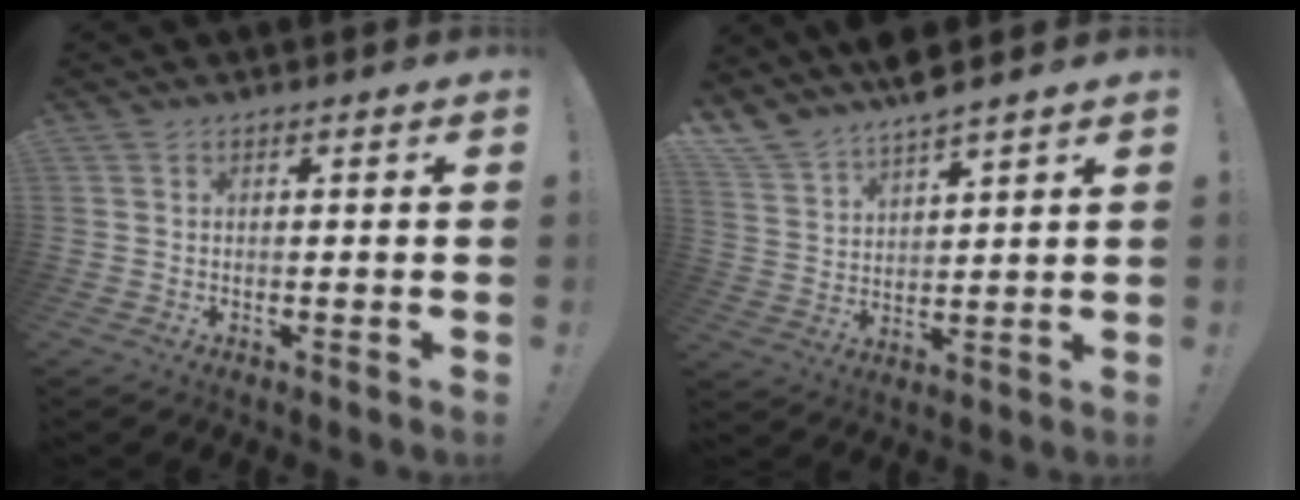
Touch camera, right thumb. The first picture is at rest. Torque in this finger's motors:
{"motor_torque": [-0.01, 0.01, 0.12, 0.07, 0.08]}